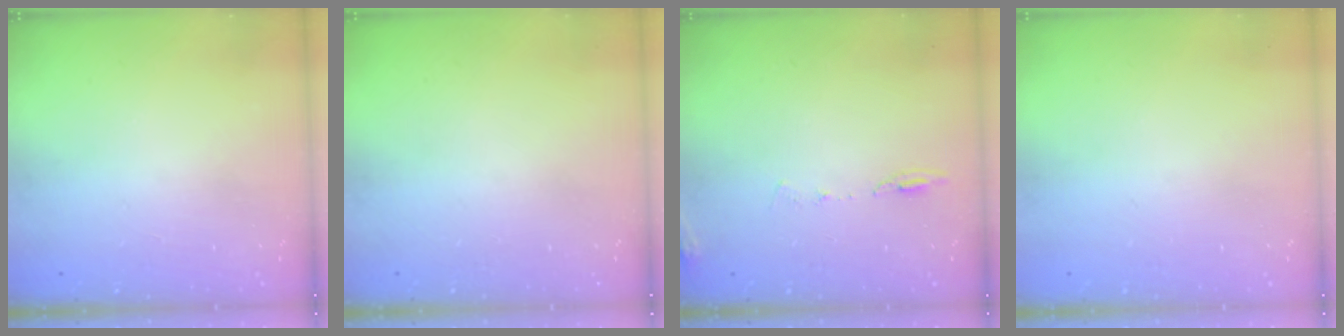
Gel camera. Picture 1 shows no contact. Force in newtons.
{"total": 0.0}
{"total": 6.4, "press": 6.2, "slide": 1.6}
{"total": 9.9, "press": 2.5, "slide": 9.6}